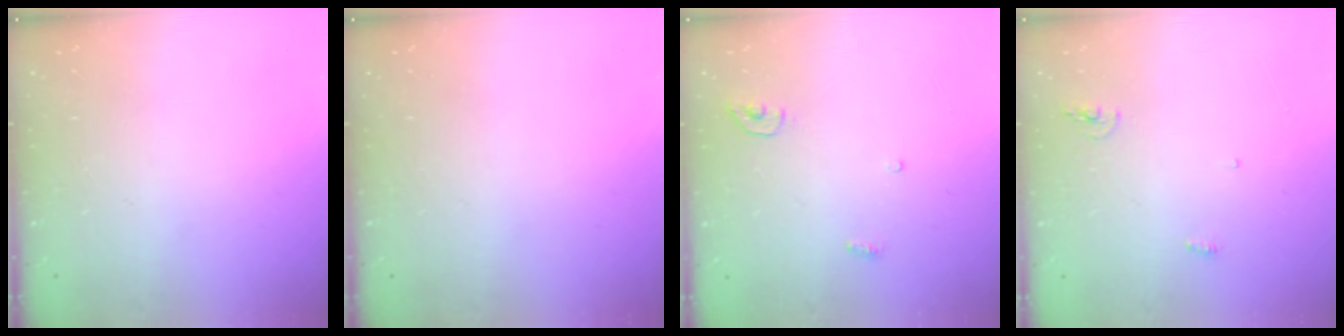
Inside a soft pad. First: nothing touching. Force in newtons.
{"total": 0.0}
{"total": 3.5, "press": 3.5, "slide": 0.3}
{"total": 7.6, "press": 4.3, "slide": 6.2}